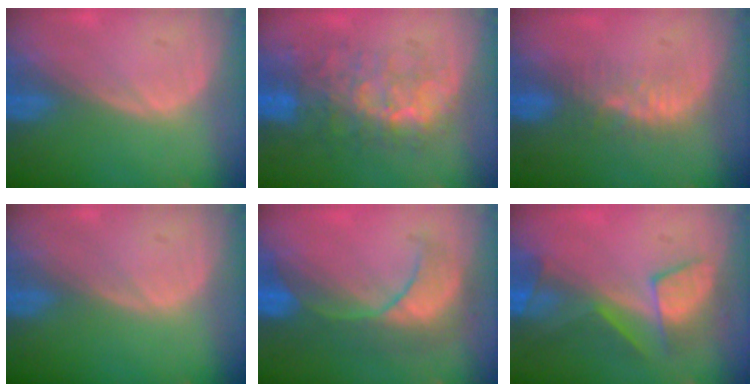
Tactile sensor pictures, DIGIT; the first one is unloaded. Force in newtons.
{"total": 9.7, "press": 8.8, "slide": 4.0}
{"total": 4.6, "press": 4.0, "slide": 2.4}
{"total": 0.0}
{"total": 8.5, "press": 8.4, "slide": 1.4}
{"total": 7.6, "press": 7.2, "slide": 2.5}